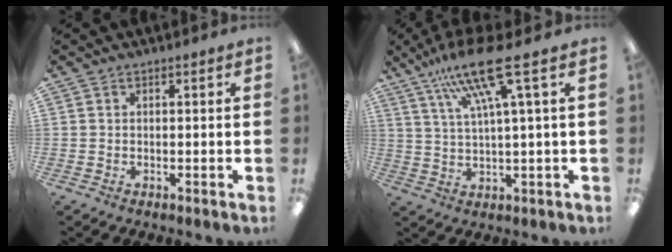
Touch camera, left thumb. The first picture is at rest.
{"total": 14.3, "force": [8.5, 1.7, 11.4], "torque": [-0.226, -0.030, 0.139]}